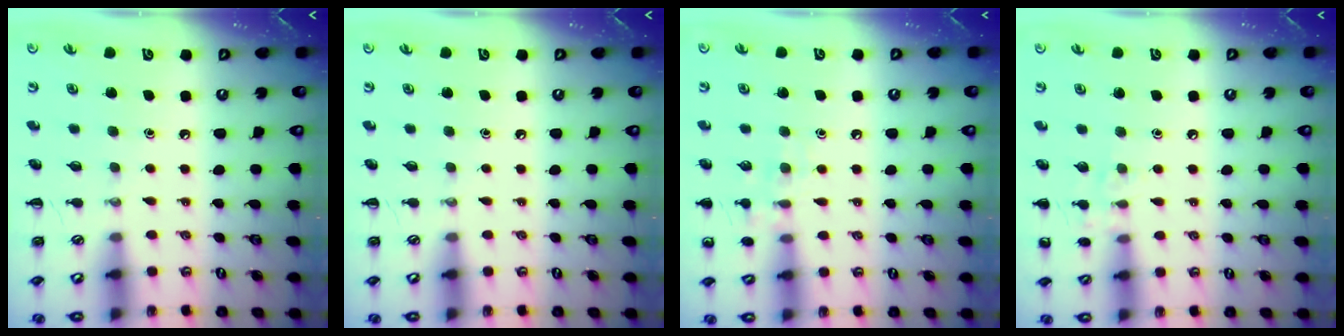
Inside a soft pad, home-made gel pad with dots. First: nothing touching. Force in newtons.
{"total": 0.0}
{"total": 8.4, "press": 8.2, "slide": 1.9}
{"total": 6.9, "press": 6.6, "slide": 2.0}